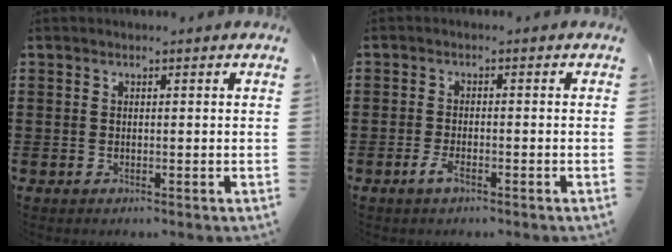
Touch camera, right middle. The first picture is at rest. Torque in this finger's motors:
{"motor_torque": [0.61, -0.45, 0.02, 0.05]}